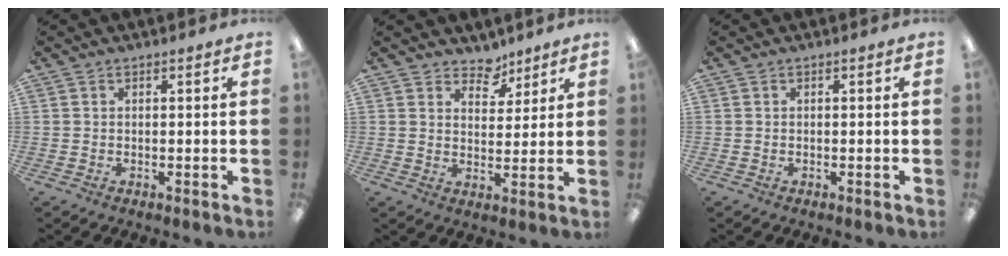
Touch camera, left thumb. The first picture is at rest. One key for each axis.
{"total": 6.2, "fx": 5.1, "fy": 3.5, "fz": 1.1, "tx": -0.009, "ty": -0.033, "tz": 0.090}
{"total": 0.0}